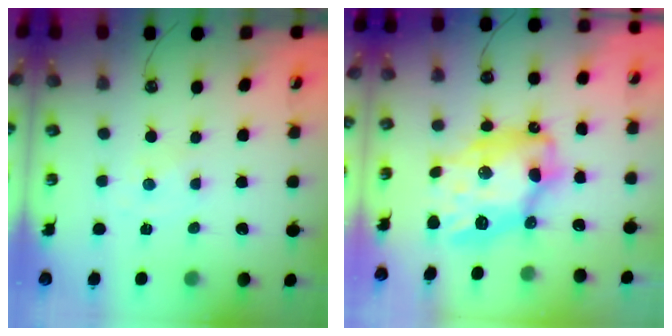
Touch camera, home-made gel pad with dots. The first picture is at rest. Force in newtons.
{"total": 17.9, "press": 17.7, "slide": 2.4}